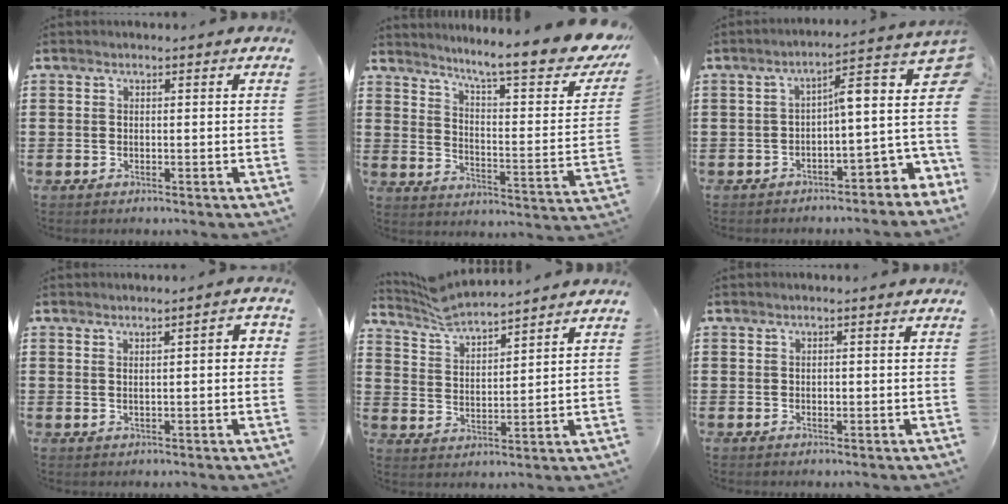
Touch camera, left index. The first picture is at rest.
{"total": 9.5, "force": [7.9, 0.4, 5.2], "torque": [-0.100, -0.062, 0.122]}
{"total": 5.5, "force": [0.6, 1.8, 5.2], "torque": [-0.076, -0.037, -0.006]}
{"total": 2.0, "force": [0.3, 0.2, 2.0], "torque": [-0.035, -0.001, 0.005]}
{"total": 5.1, "force": [5.0, 0.3, 1.0], "torque": [-0.040, -0.024, 0.090]}
{"total": 0.6, "force": [0.1, 0.4, 0.4], "torque": [-0.010, 0.000, 0.002]}